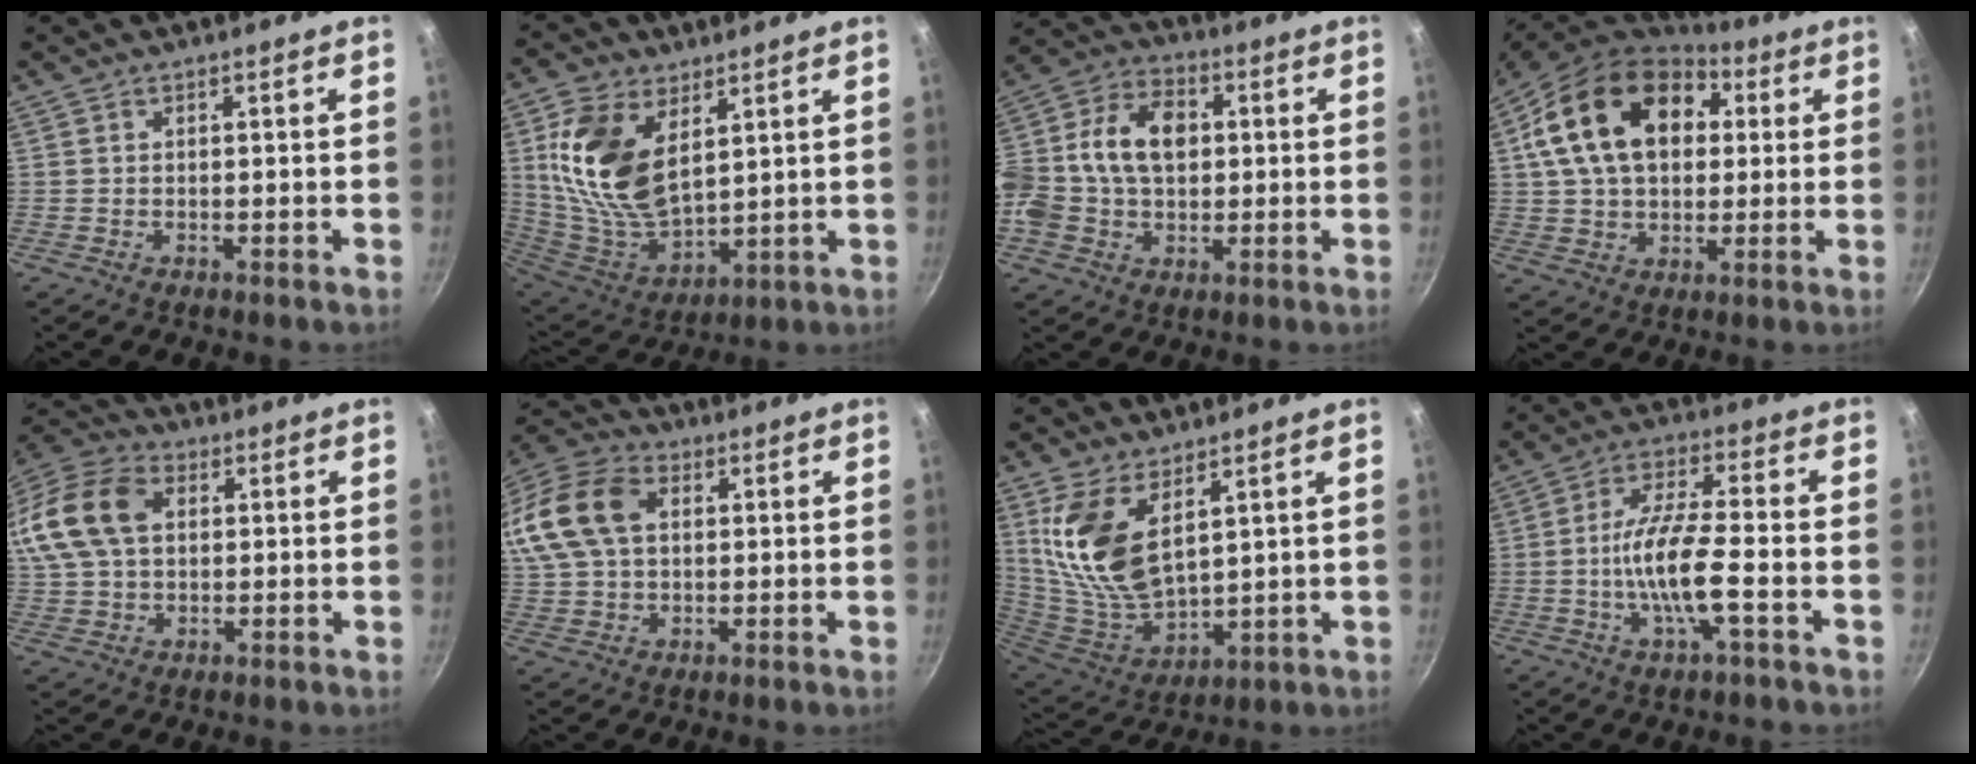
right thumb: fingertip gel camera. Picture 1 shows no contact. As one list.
[{"total": 17.7, "force": [5.9, 10.2, 13.3], "torque": [-0.254, -0.036, 0.127]}, {"total": 17.5, "force": [1.0, 12.6, 12.2], "torque": [-0.214, 0.035, 0.001]}, {"total": 20.9, "force": [5.9, 14.4, 14.0], "torque": [-0.217, 0.013, 0.089]}, {"total": 21.2, "force": [5.2, 14.9, 14.1], "torque": [-0.312, 0.033, 0.084]}, {"total": 21.7, "force": [5.5, 15.2, 14.4], "torque": [-0.328, 0.035, 0.091]}, {"total": 15.0, "force": [6.3, 7.7, 11.3], "torque": [-0.220, -0.049, 0.137]}, {"total": 10.7, "force": [-2.8, 2.3, 10.1], "torque": [-0.197, 0.022, -0.060]}]